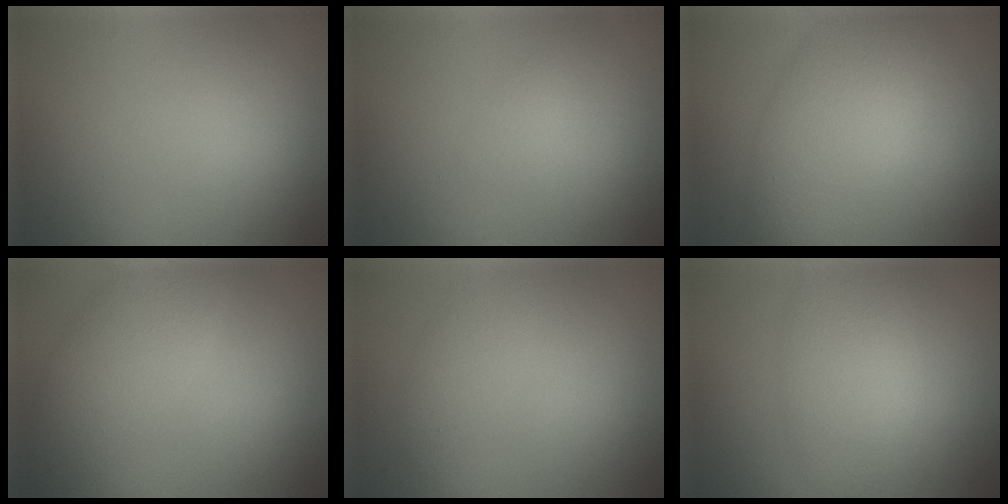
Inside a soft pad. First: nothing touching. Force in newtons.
{"total": 0.7, "press": 0.7, "slide": 0.1}
{"total": 7.0, "press": 7.0, "slide": 0.1}
{"total": 5.0, "press": 5.0, "slide": 0.3}
{"total": 2.2, "press": 2.2, "slide": 0.1}
{"total": 5.1, "press": 5.1, "slide": 0.1}